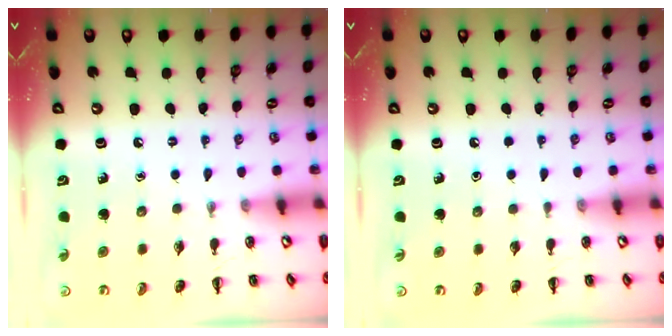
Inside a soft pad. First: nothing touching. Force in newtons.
{"total": 0.0}